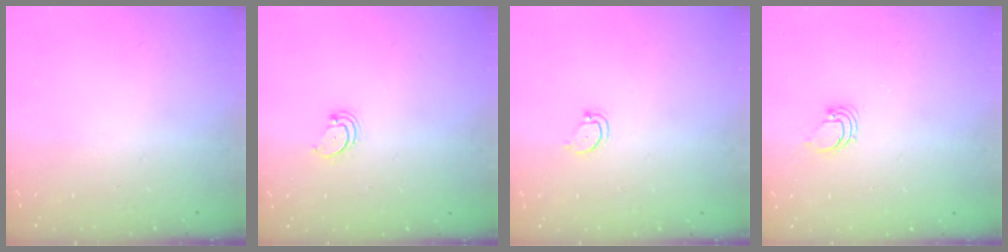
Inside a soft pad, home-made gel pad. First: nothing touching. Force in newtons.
{"total": 2.6, "press": 2.5, "slide": 0.3}
{"total": 2.5, "press": 2.5, "slide": 0.3}
{"total": 1.7, "press": 1.7, "slide": 0.1}